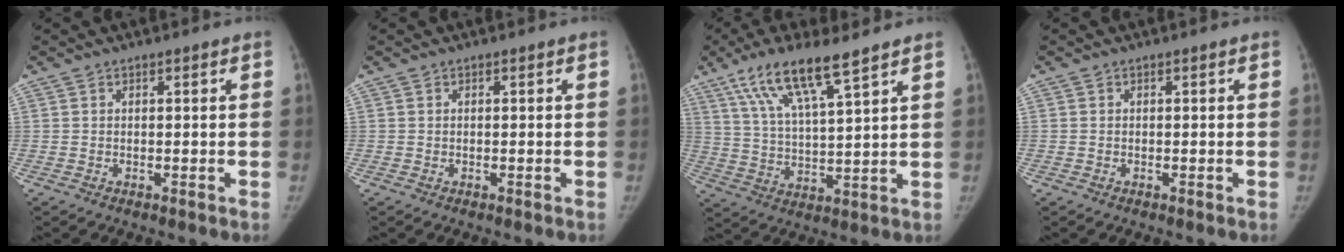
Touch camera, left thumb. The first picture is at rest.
{"total": 0.0}
{"total": 13.2, "force": [8.5, 2.4, 9.8], "torque": [-0.182, -0.028, 0.167]}
{"total": 0.0}